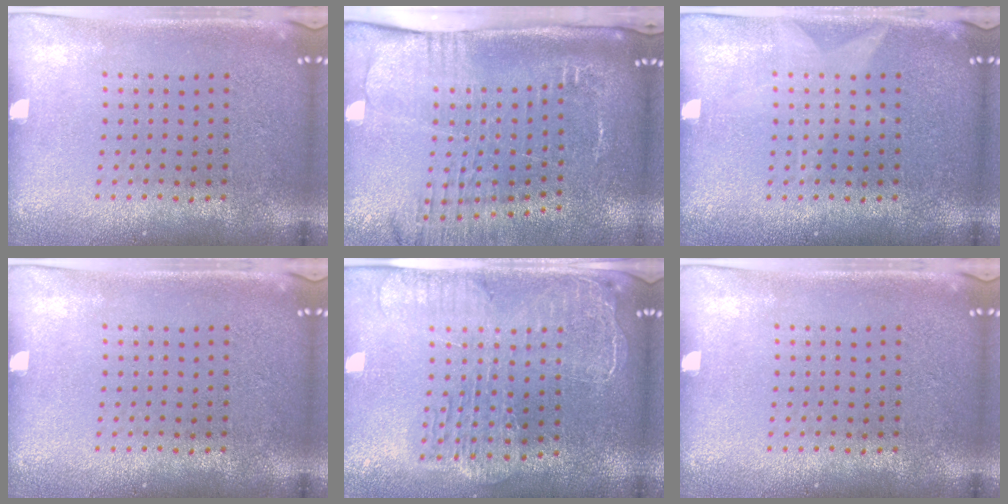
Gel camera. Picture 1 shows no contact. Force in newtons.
{"total": 2.7, "press": 2.1, "slide": 1.7}
{"total": 0.9, "press": 0.9, "slide": 0.2}
{"total": 0.0}
{"total": 2.4, "press": 2.1, "slide": 1.2}
{"total": 0.0}